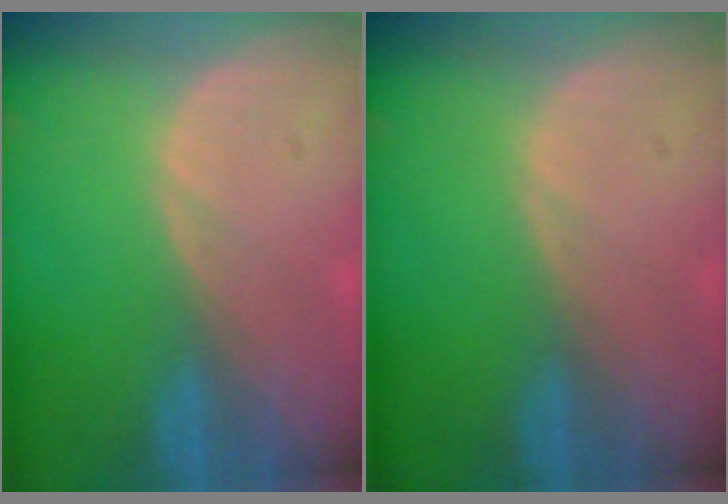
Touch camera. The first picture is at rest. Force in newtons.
{"total": 0.0}